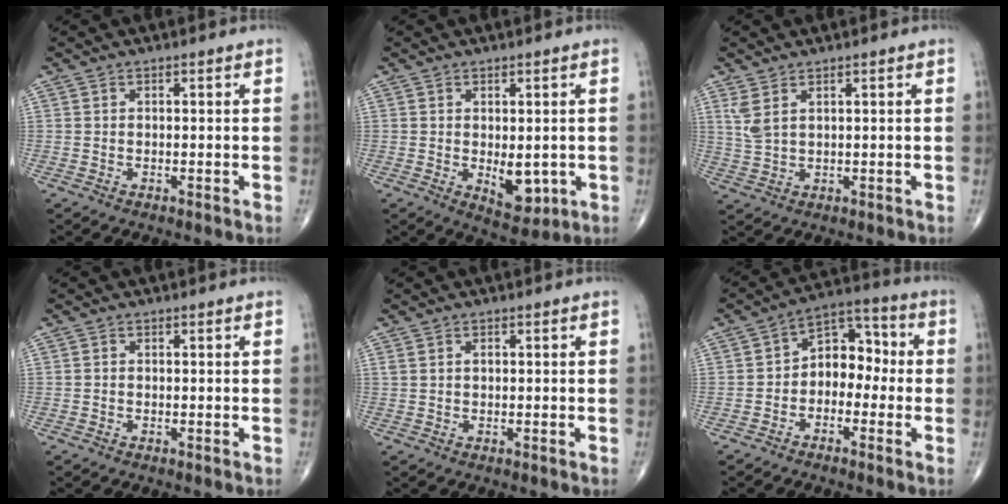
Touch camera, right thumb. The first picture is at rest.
{"total": 6.1, "force": [-0.8, 3.3, 5.1], "torque": [-0.053, -0.015, 0.003]}
{"total": 3.6, "force": [1.9, 1.4, 2.7], "torque": [-0.063, -0.002, 0.048]}
{"total": 0.0}
{"total": 1.0, "force": [0.4, 0.6, 0.7], "torque": [-0.017, 0.004, 0.010]}
{"total": 8.7, "force": [-1.3, 6.2, 6.0], "torque": [-0.055, 0.045, -0.040]}